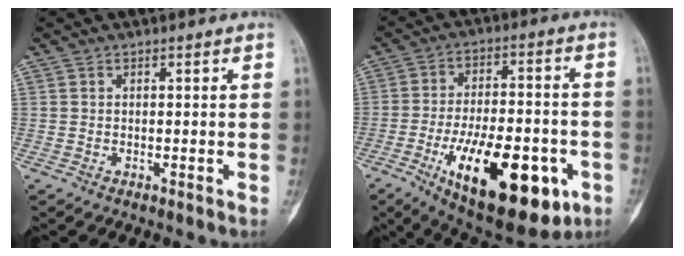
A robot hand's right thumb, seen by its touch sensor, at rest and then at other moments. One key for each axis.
{"total": 23.2, "fx": -9.1, "fy": 9.8, "fz": 18.9, "tx": -0.268, "ty": 0.019, "tz": -0.125}